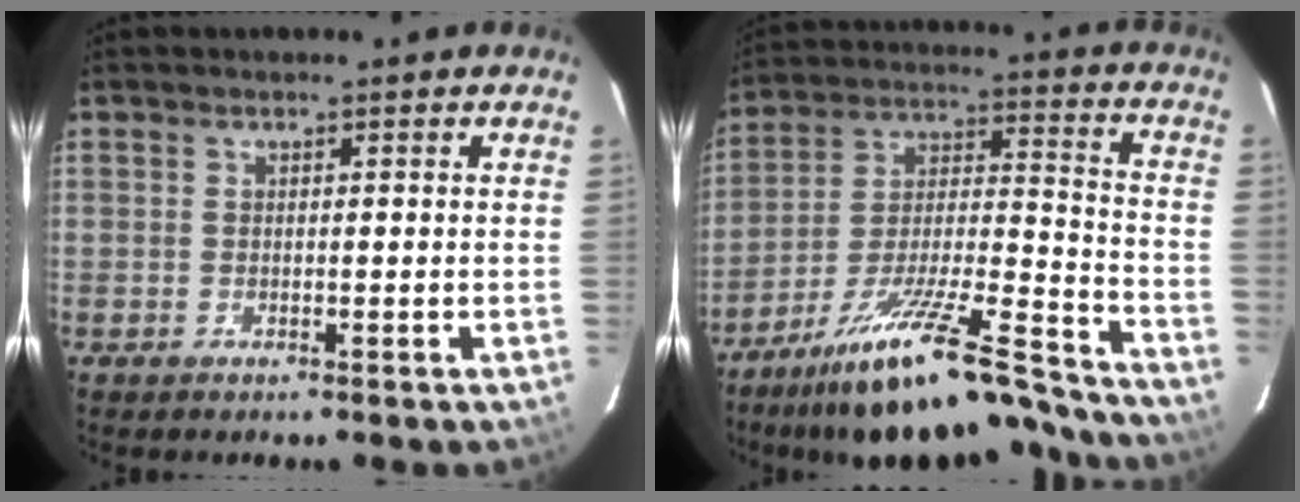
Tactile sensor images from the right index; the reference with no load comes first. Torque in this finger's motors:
{"motor_torque": [1.28, -0.85, 0.66, 0.17]}